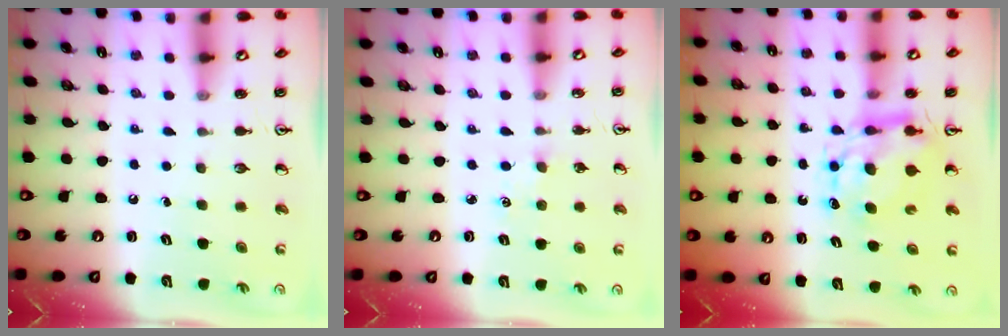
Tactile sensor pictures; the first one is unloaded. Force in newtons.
{"total": 0.6, "press": 0.6, "slide": 0.2}
{"total": 8.4, "press": 8.4, "slide": 0.5}